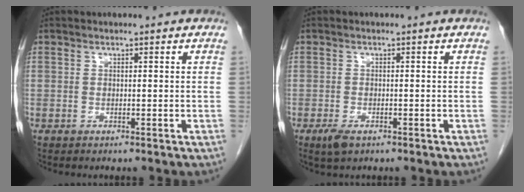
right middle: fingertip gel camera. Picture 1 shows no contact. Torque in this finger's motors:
{"motor_torque": [0.44, -0.26, 0.03, 0.01]}